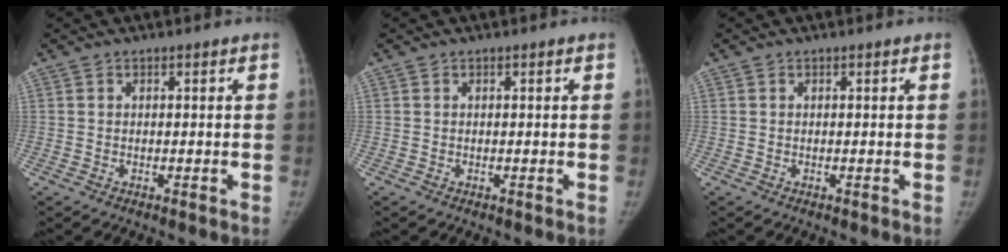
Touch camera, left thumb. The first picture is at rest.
{"total": 0.0}
{"total": 0.0}